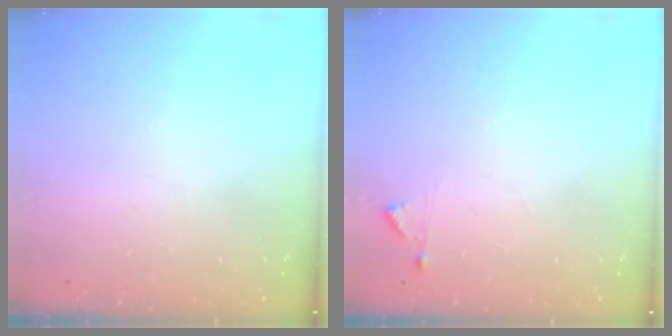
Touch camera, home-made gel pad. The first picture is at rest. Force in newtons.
{"total": 4.4, "press": 4.3, "slide": 0.4}